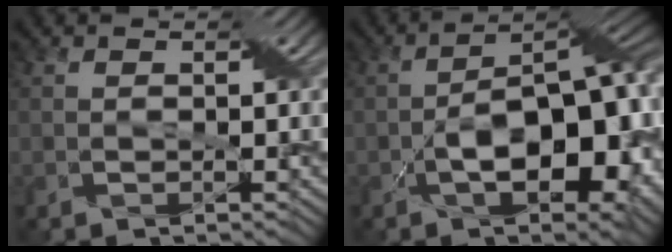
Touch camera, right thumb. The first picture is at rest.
{"total": 17.8, "force": [-4.2, 8.2, 15.2], "torque": [-0.194, -0.014, -0.059]}